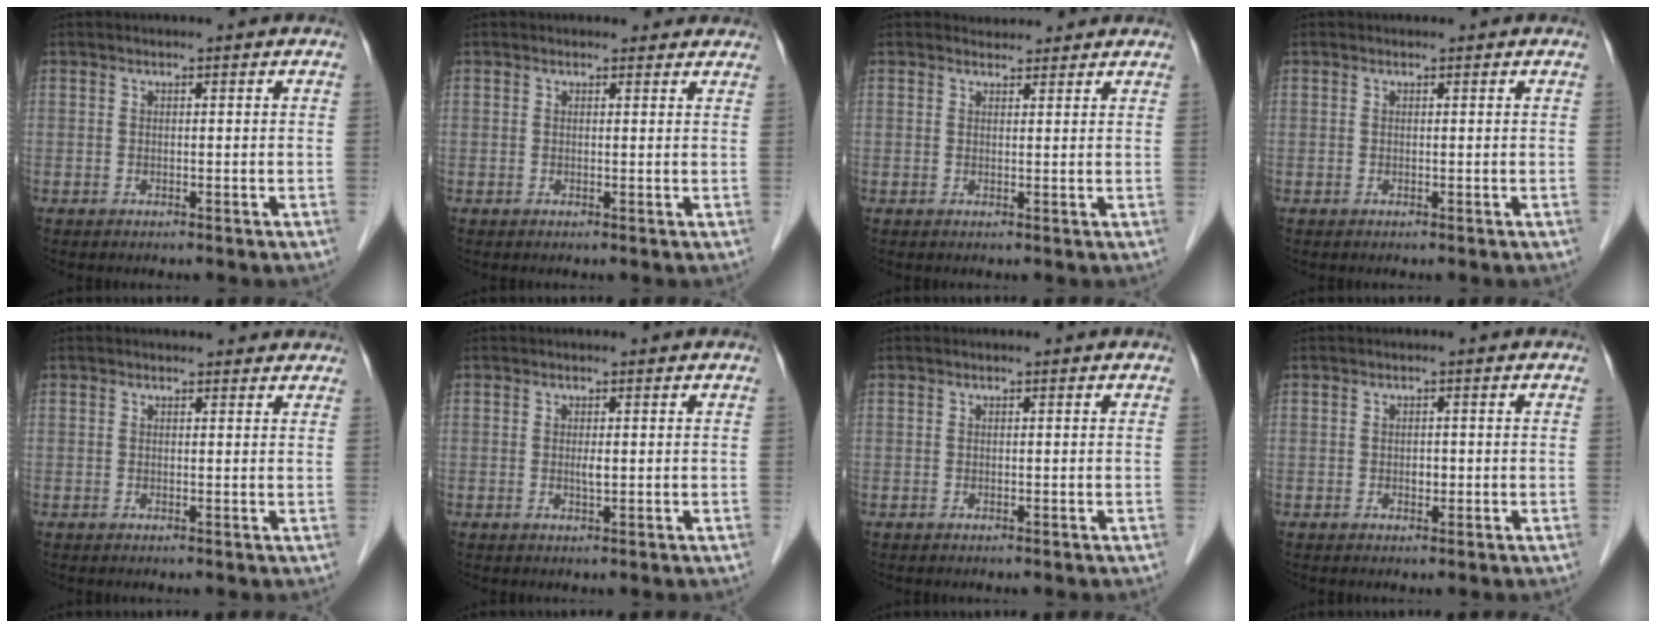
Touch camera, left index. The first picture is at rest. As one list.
[{"total": 2.6, "force": [2.3, 1.1, 0.4], "torque": [-0.002, 0.003, 0.016]}, {"total": 2.8, "force": [2.6, 1.0, 0.1], "torque": [-0.002, 0.011, 0.032]}, {"total": 0.0}, {"total": 4.3, "force": [3.9, 1.3, 1.1], "torque": [-0.007, 0.009, 0.038]}, {"total": 1.0, "force": [0.0, 0.1, 1.0], "torque": [-0.022, -0.005, 0.000]}, {"total": 0.0}, {"total": 1.0, "force": [-0.3, 0.7, 0.7], "torque": [-0.011, -0.001, -0.005]}]